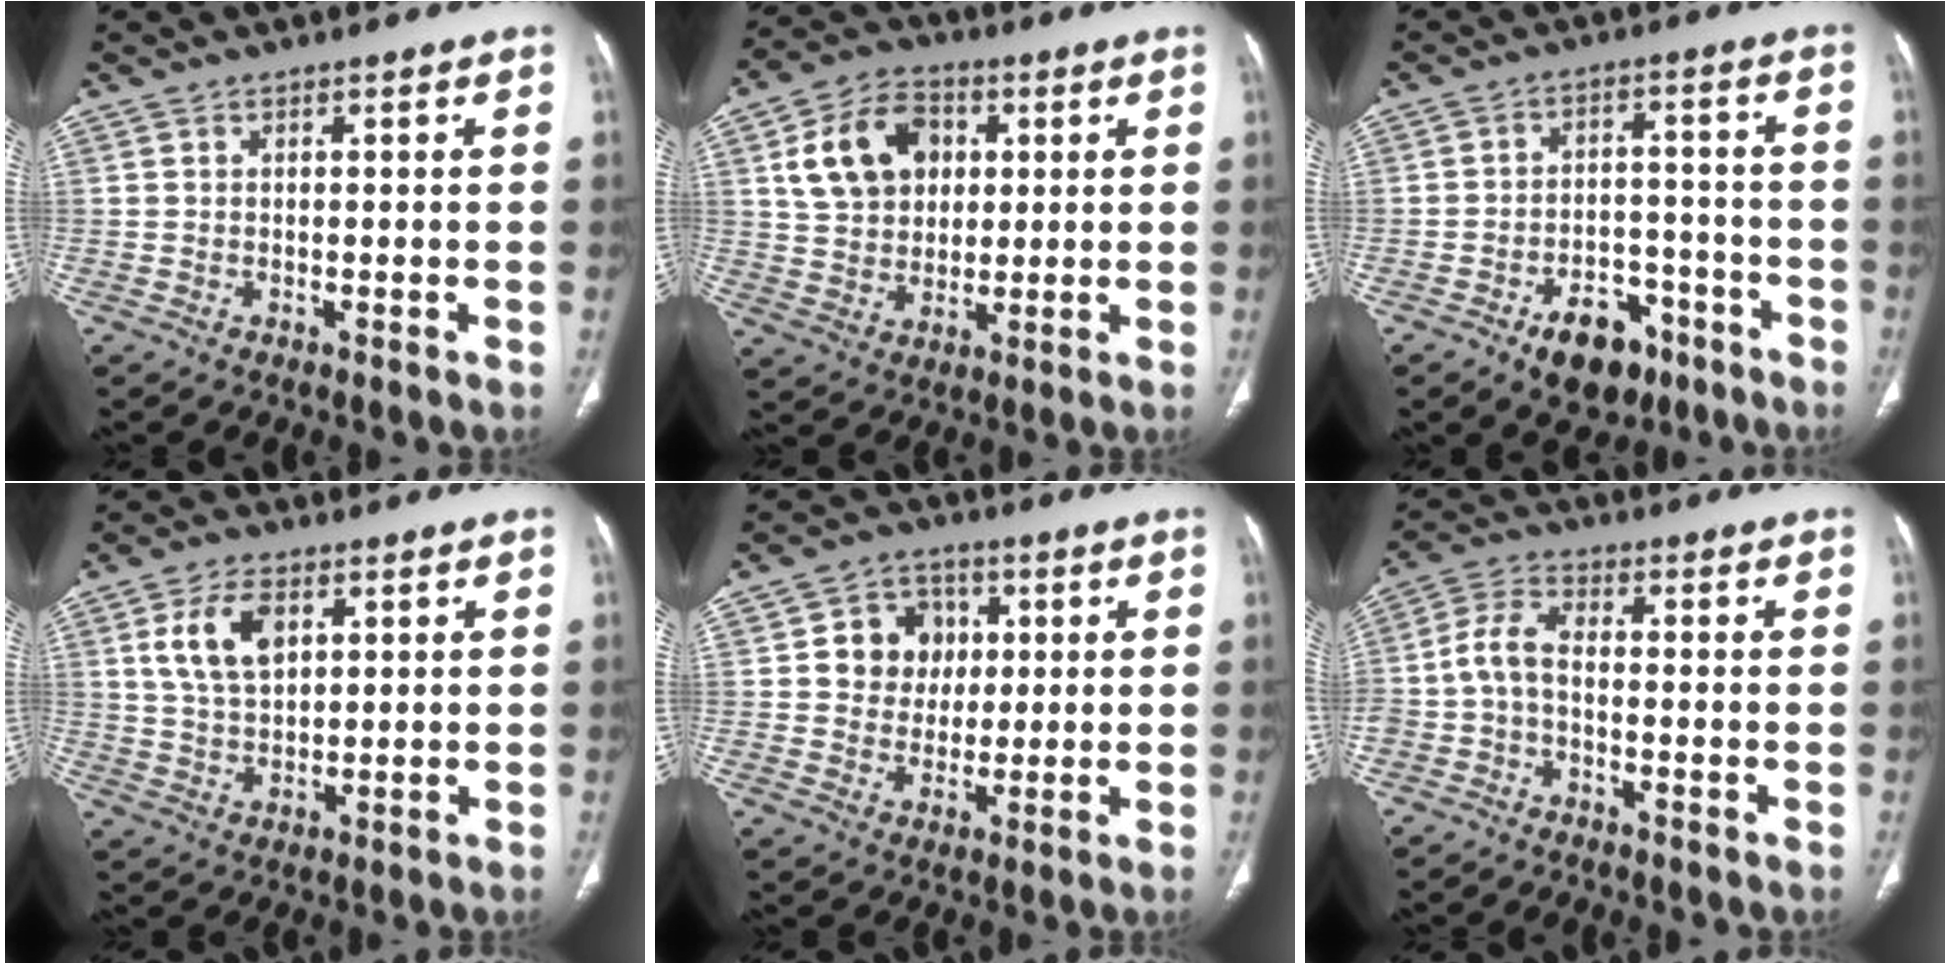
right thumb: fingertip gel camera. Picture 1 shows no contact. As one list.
[{"total": 13.3, "force": [3.7, 10.0, 7.9], "torque": [-0.113, 0.005, 0.066]}, {"total": 10.0, "force": [-5.9, 6.2, 5.2], "torque": [-0.044, 0.039, -0.084]}, {"total": 8.6, "force": [3.0, 5.0, 6.3], "torque": [-0.114, -0.007, 0.060]}, {"total": 9.0, "force": [1.6, 8.0, 3.8], "torque": [-0.014, 0.002, 0.024]}, {"total": 6.0, "force": [-1.6, 2.9, 5.0], "torque": [-0.111, 0.027, -0.043]}]